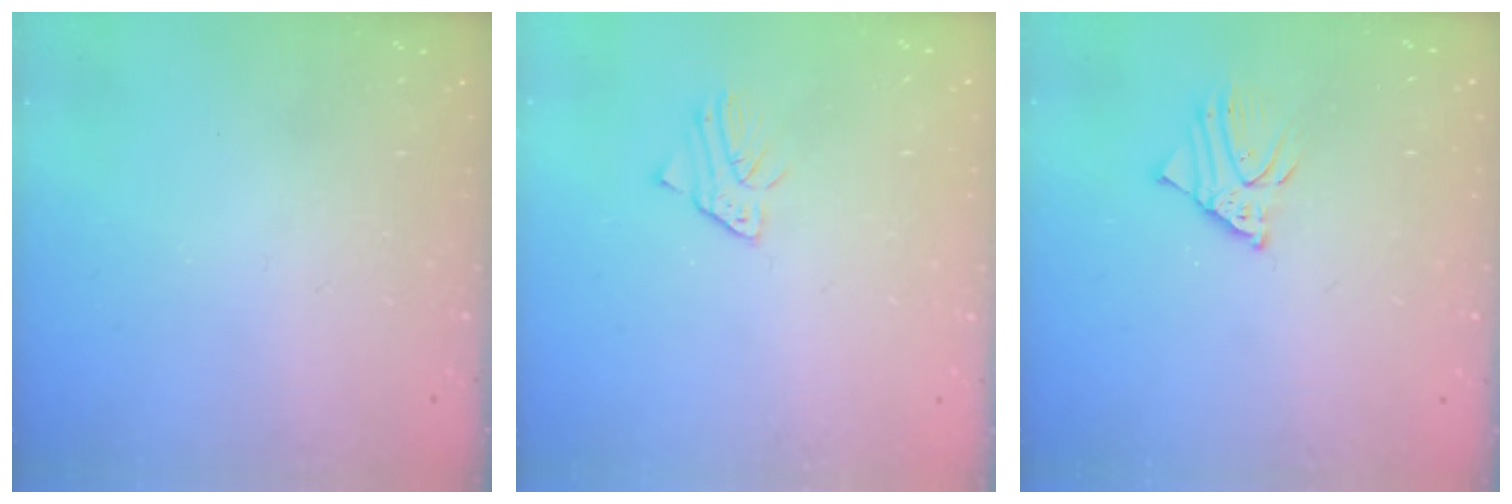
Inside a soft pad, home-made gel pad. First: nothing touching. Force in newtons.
{"total": 1.5, "press": 1.5, "slide": 0.2}
{"total": 3.3, "press": 3.2, "slide": 0.3}